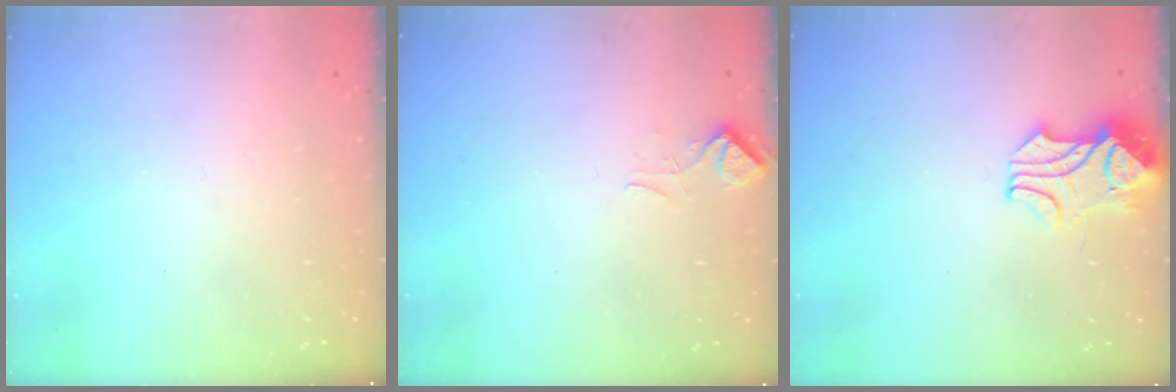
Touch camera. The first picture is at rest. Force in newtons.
{"total": 2.6, "press": 2.5, "slide": 0.7}
{"total": 2.5, "press": 2.3, "slide": 1.0}